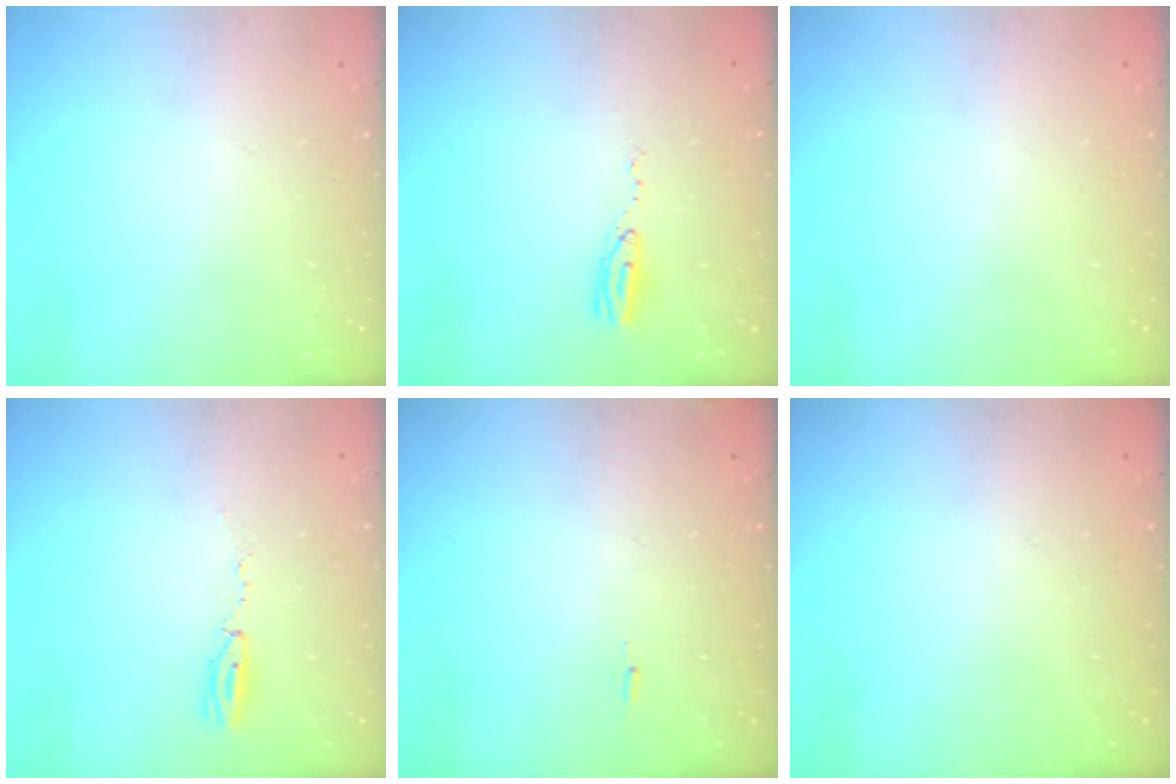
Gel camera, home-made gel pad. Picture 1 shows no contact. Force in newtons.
{"total": 5.0, "press": 4.7, "slide": 1.5}
{"total": 0.0}
{"total": 3.1, "press": 2.5, "slide": 1.9}
{"total": 5.6, "press": 5.3, "slide": 1.8}
{"total": 0.9, "press": 0.0, "slide": 0.9}